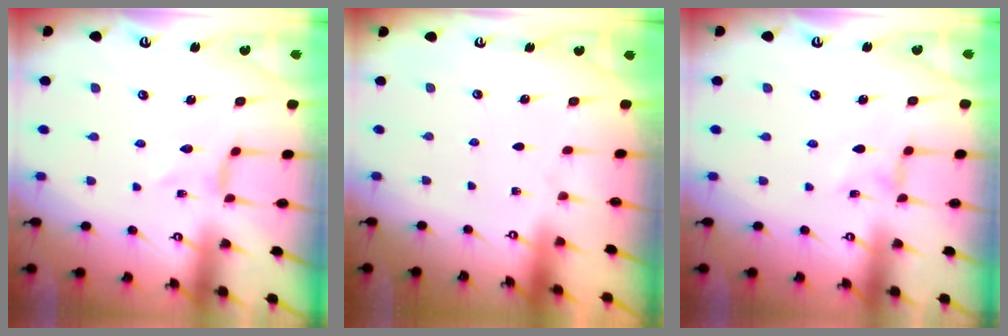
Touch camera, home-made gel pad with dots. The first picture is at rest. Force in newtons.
{"total": 0.0}
{"total": 0.0}